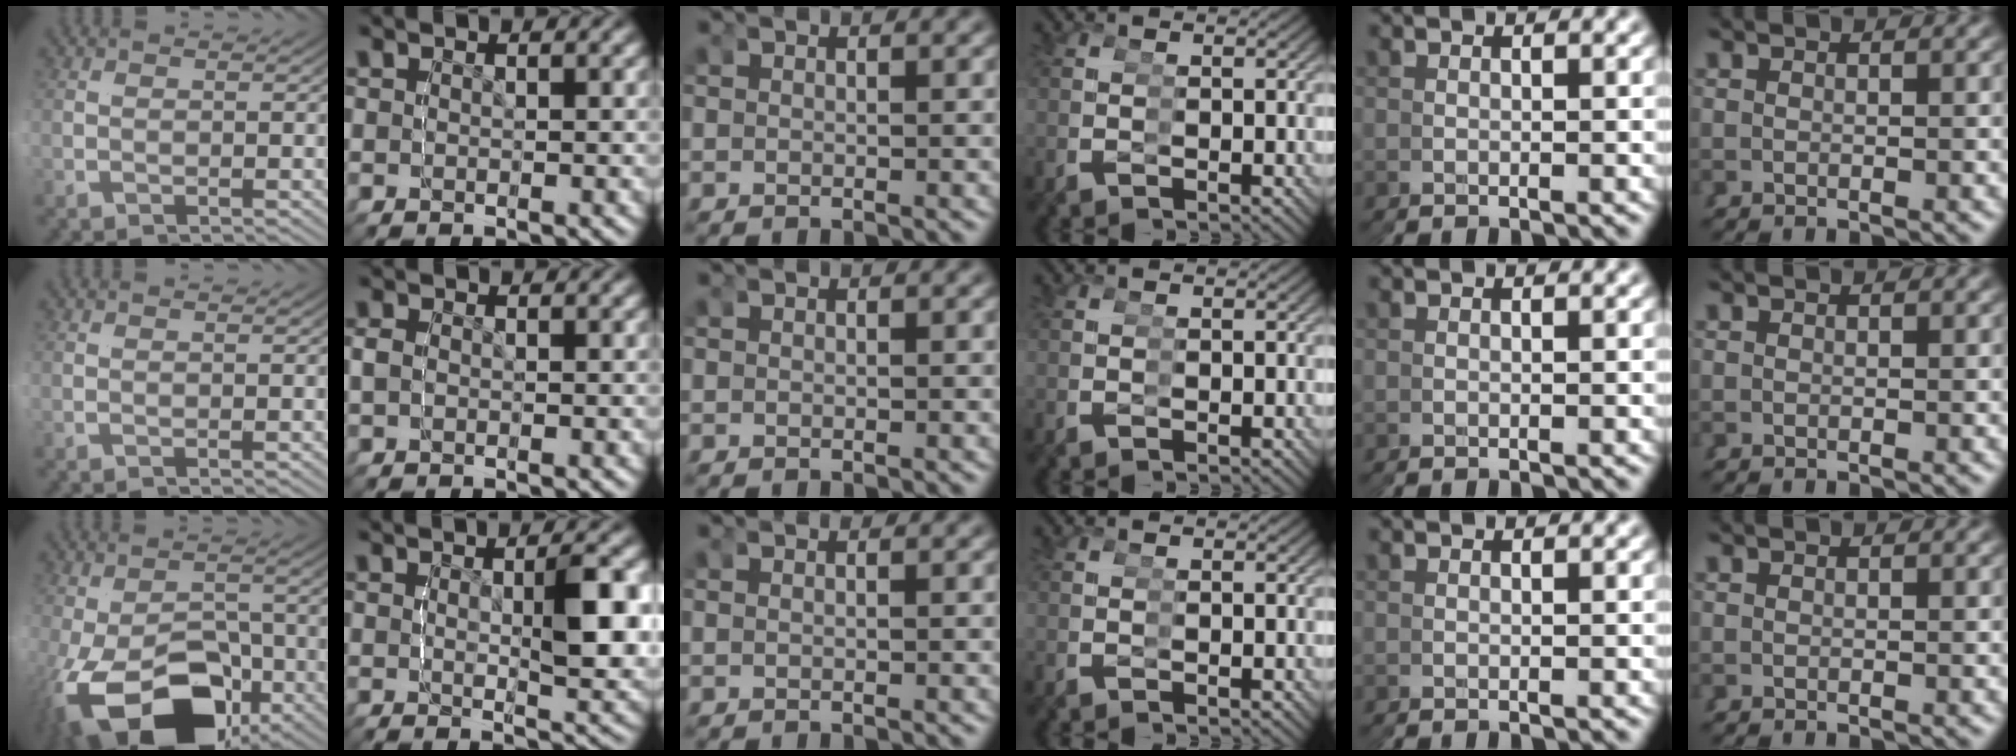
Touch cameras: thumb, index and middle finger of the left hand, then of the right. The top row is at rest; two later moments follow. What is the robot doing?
{"motion": "grasp_and_lifting", "object": "glasses"}